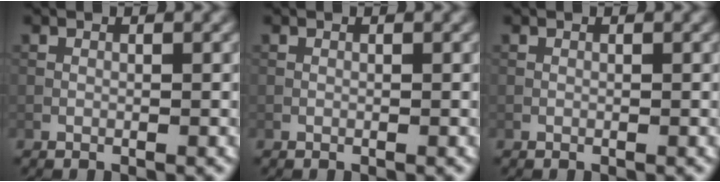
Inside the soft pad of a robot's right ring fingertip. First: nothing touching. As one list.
[{"total": 0.0}, {"total": 0.0}]